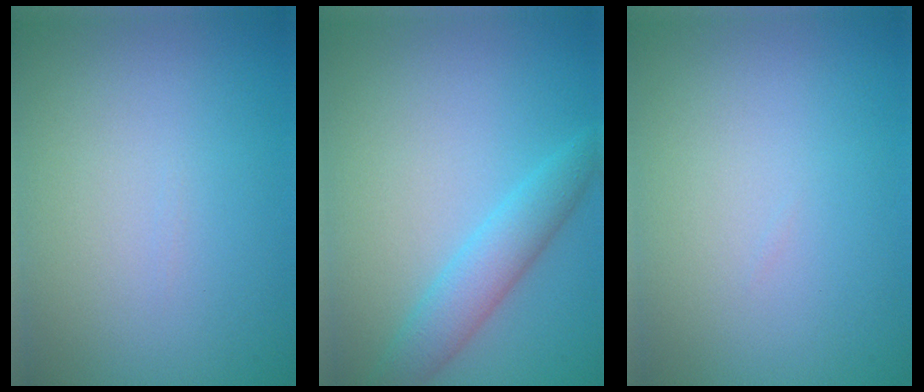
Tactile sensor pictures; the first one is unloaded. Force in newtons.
{"total": 3.5, "press": 3.5, "slide": 0.1}
{"total": 0.0}